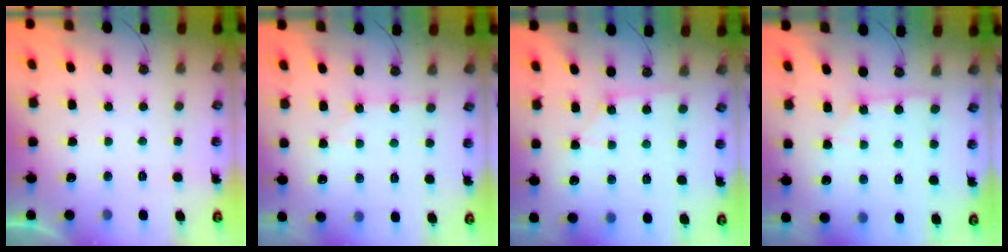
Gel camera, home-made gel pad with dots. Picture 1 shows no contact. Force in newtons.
{"total": 1.5, "press": 1.5, "slide": 0.2}
{"total": 2.0, "press": 2.0, "slide": 0.3}
{"total": 1.8, "press": 1.7, "slide": 0.3}